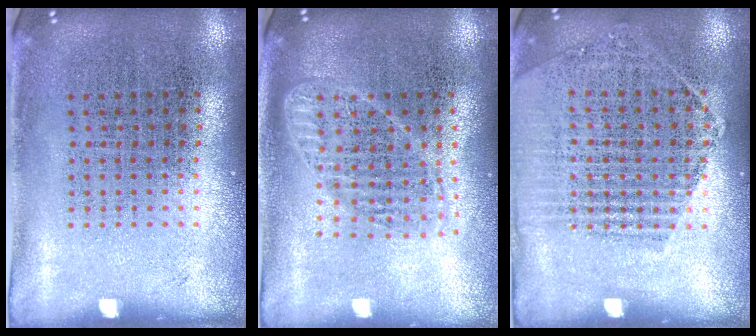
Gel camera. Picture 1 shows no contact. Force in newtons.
{"total": 1.8, "press": 1.6, "slide": 0.9}
{"total": 1.4, "press": 1.4, "slide": 0.1}